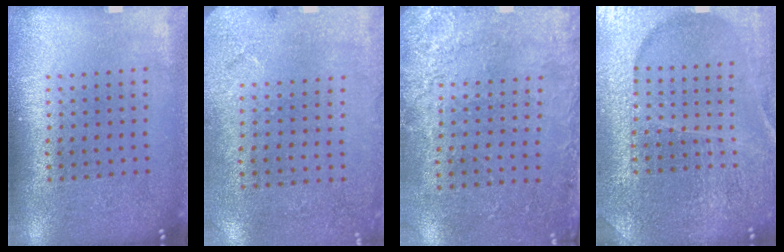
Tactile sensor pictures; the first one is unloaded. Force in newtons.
{"total": 2.7, "press": 2.2, "slide": 1.6}
{"total": 2.7, "press": 2.2, "slide": 1.5}
{"total": 4.9, "press": 4.5, "slide": 1.9}